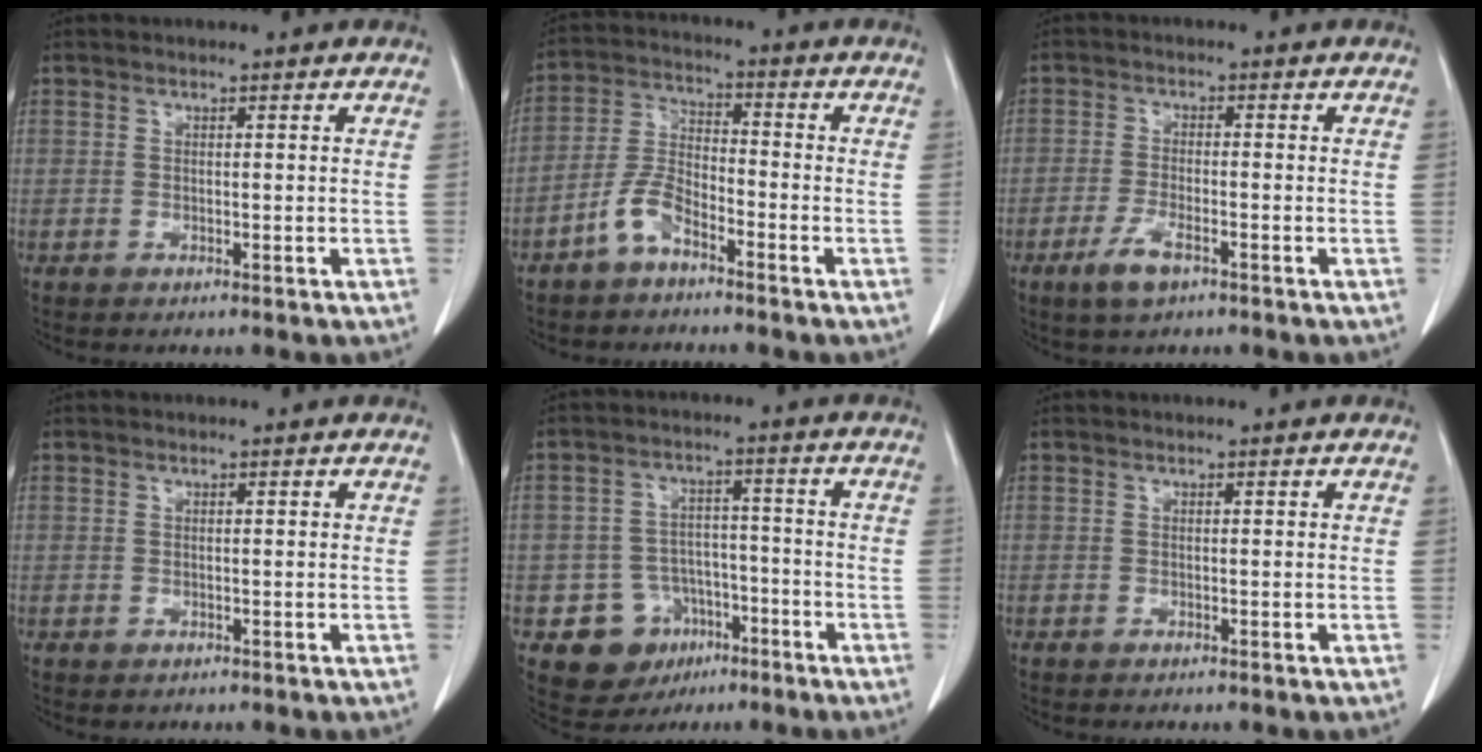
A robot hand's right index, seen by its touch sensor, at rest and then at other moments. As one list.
[{"total": 6.2, "force": [-4.2, 2.5, 3.8], "torque": [-0.092, 0.010, -0.086]}, {"total": 4.4, "force": [-2.8, 1.1, 3.3], "torque": [-0.072, -0.004, -0.048]}, {"total": 0.6, "force": [0.0, 0.6, 0.0], "torque": [0.003, 0.004, -0.002]}, {"total": 8.8, "force": [-4.2, 7.6, 2.0], "torque": [-0.028, 0.019, -0.052]}, {"total": 0.0}]